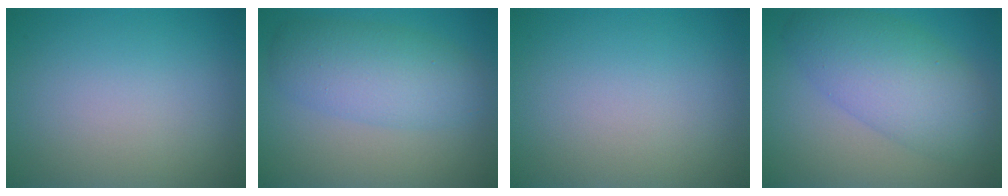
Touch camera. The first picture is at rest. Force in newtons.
{"total": 5.2, "press": 5.2, "slide": 0.2}
{"total": 0.0}
{"total": 6.8, "press": 6.8, "slide": 0.3}